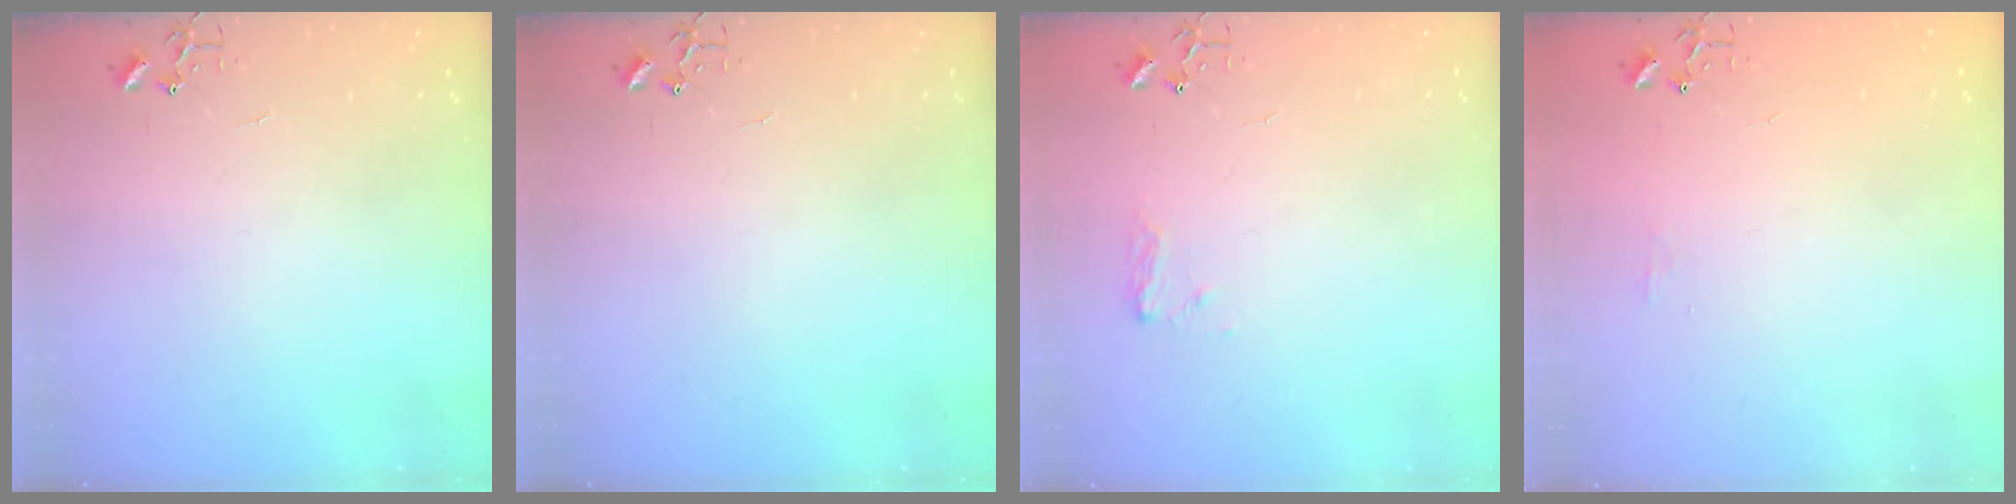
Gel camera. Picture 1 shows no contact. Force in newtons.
{"total": 0.0}
{"total": 7.2, "press": 7.2, "slide": 0.5}
{"total": 4.5, "press": 4.4, "slide": 0.7}